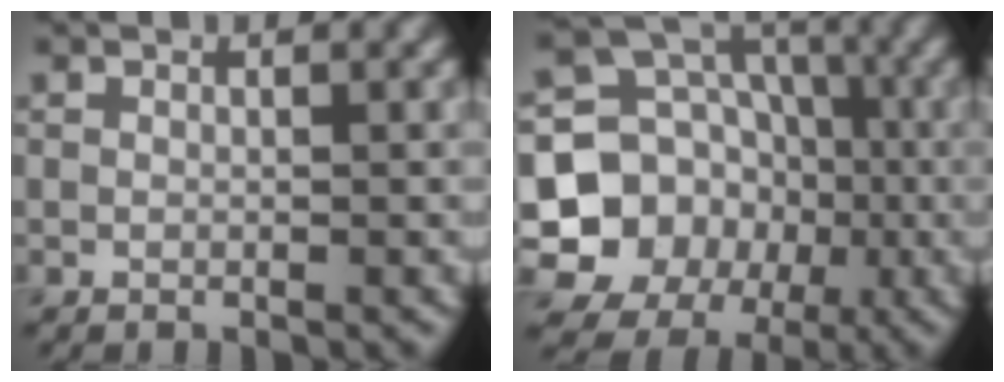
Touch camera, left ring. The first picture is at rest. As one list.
[{"total": 11.8, "force": [-2.7, 10.7, 4.1], "torque": [-0.084, -0.020, -0.062]}]